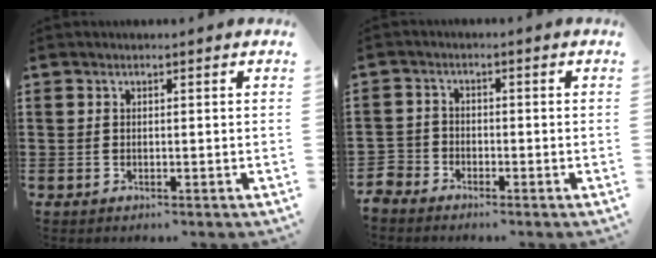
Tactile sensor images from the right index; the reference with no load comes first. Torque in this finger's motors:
{"motor_torque": [-0.66, 1.06, 0.06, 0.02]}